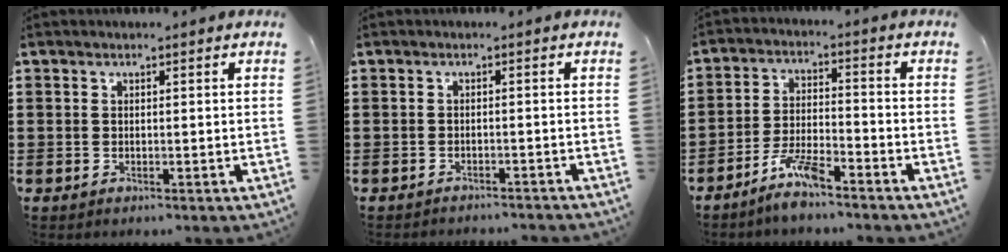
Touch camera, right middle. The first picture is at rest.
{"total": 1.3, "force": [-1.3, -0.1, 0.0], "torque": [-0.004, 0.003, -0.027]}
{"total": 6.0, "force": [-4.9, 0.8, 3.4], "torque": [-0.074, 0.001, -0.094]}